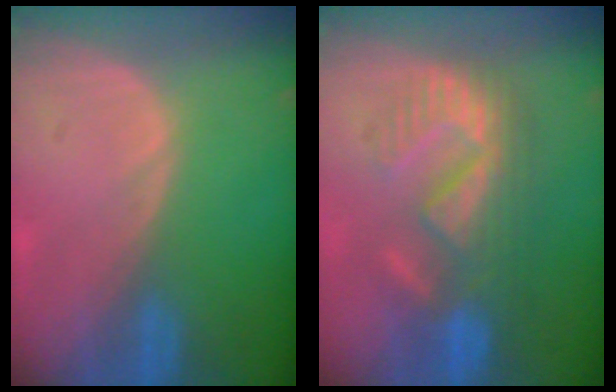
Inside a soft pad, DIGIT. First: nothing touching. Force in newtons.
{"total": 9.1, "press": 8.9, "slide": 1.9}